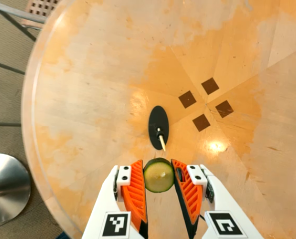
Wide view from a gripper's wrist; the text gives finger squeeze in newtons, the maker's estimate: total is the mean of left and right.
{"total": 8.0, "left": 8.1, "right": 7.9}